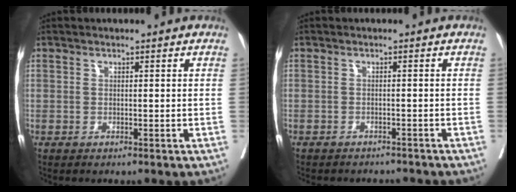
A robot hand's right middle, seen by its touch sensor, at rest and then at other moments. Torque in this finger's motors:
{"motor_torque": [0.93, -1.21, 0.11, 0.07]}